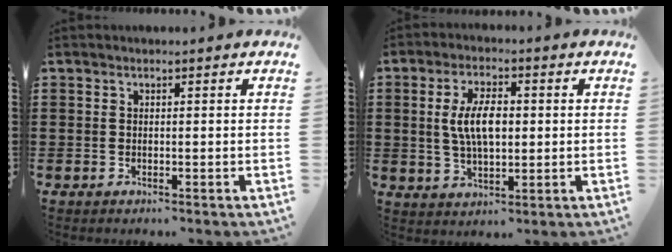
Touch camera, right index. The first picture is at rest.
{"total": 7.1, "force": [0.5, 3.2, 6.4], "torque": [-0.124, 0.005, 0.004]}